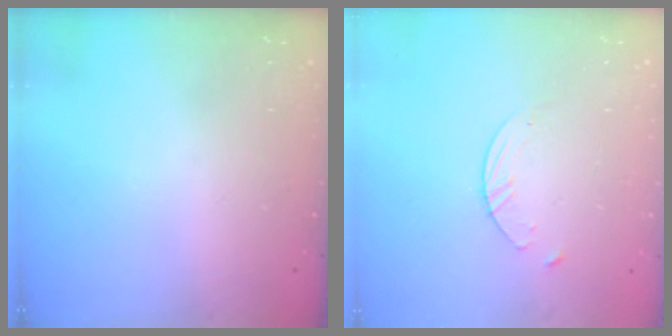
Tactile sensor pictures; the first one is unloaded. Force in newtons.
{"total": 3.6, "press": 3.6, "slide": 0.4}